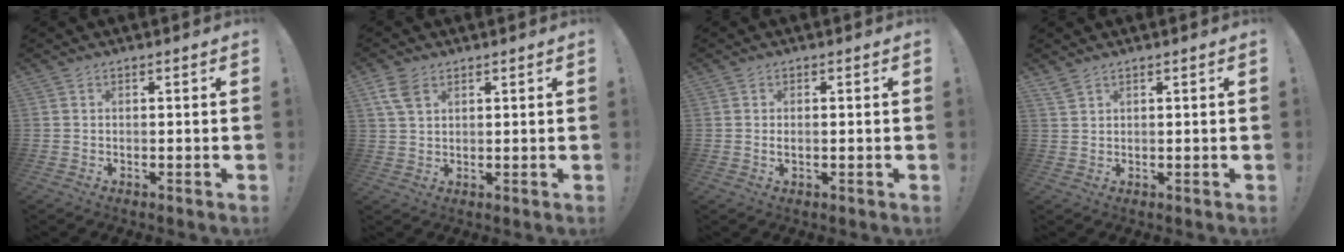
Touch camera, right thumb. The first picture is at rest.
{"total": 5.8, "force": [3.1, 3.4, 3.5], "torque": [-0.062, -0.004, 0.062]}
{"total": 1.0, "force": [-0.1, 0.5, 0.9], "torque": [-0.016, 0.001, -0.002]}
{"total": 2.2, "force": [1.7, 0.7, 1.1], "torque": [-0.029, -0.003, 0.033]}